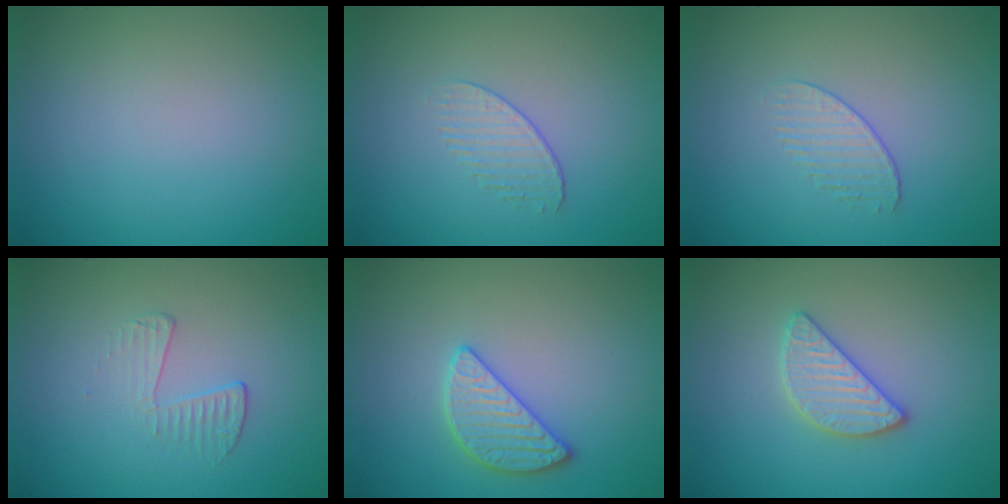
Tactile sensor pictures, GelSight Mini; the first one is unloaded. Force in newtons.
{"total": 1.2, "press": 0.6, "slide": 1.0}
{"total": 1.2, "press": 0.6, "slide": 1.0}
{"total": 1.8, "press": 0.5, "slide": 1.7}
{"total": 2.8, "press": 2.8, "slide": 0.3}
{"total": 2.8, "press": 2.7, "slide": 0.5}